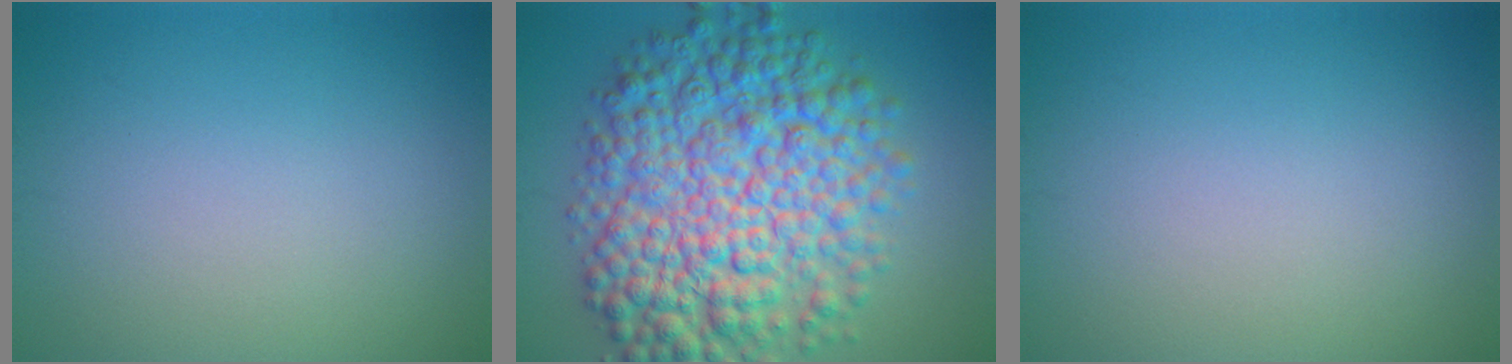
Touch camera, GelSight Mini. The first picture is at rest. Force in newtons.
{"total": 11.9, "press": 11.9, "slide": 0.1}
{"total": 0.0}